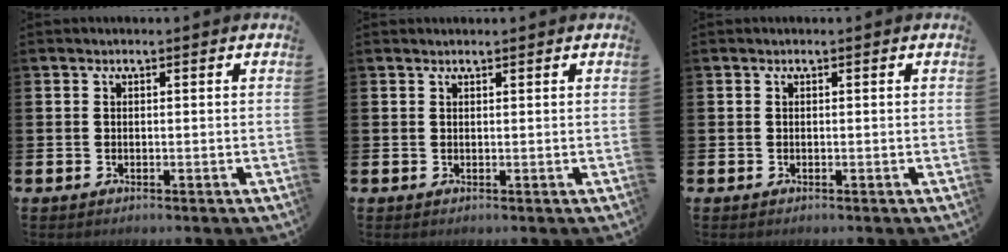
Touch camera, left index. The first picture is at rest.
{"total": 0.6, "force": [0.6, 0.0, 0.1], "torque": [0.005, -0.003, 0.010]}
{"total": 0.0}